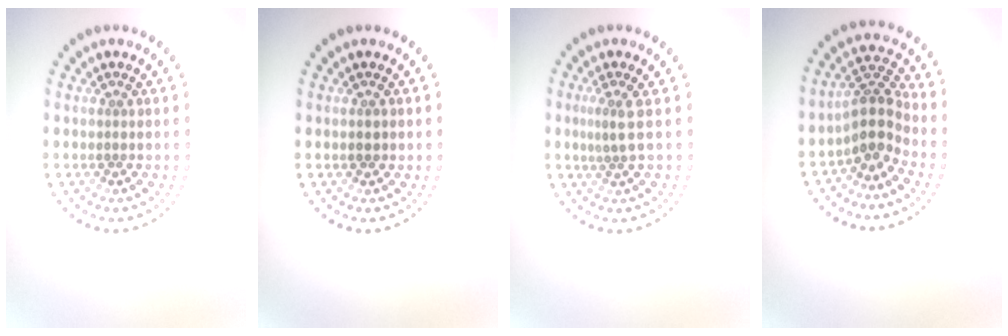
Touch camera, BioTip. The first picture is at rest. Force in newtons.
{"total": 0.8, "press": 0.8, "slide": 0.3}
{"total": 1.9, "press": 1.2, "slide": 1.4}
{"total": 3.6, "press": 2.7, "slide": 2.4}